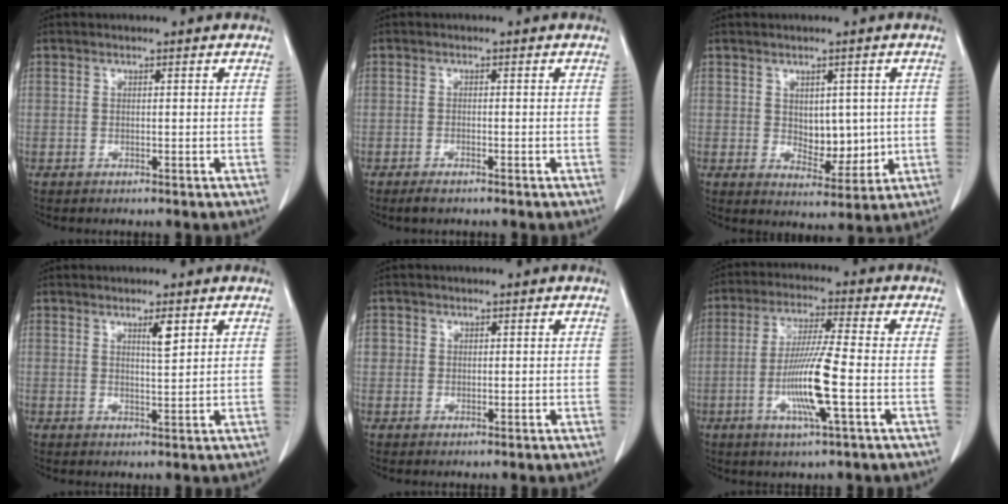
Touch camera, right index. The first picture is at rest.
{"total": 2.0, "force": [-1.6, 0.4, 1.1], "torque": [-0.025, -0.005, -0.024]}
{"total": 5.8, "force": [0.4, 3.5, 4.6], "torque": [-0.061, -0.006, 0.022]}
{"total": 2.6, "force": [1.4, 0.2, 2.2], "torque": [-0.040, -0.004, 0.024]}
{"total": 1.7, "force": [0.3, 1.6, 0.3], "torque": [0.008, 0.003, 0.003]}
{"total": 10.4, "force": [-2.7, -0.3, 10.0], "torque": [-0.198, -0.012, -0.055]}